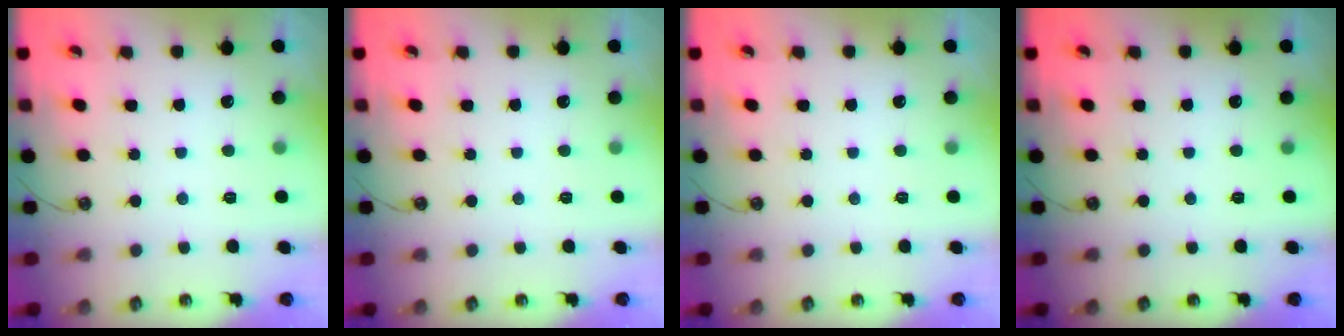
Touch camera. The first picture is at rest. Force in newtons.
{"total": 0.0}
{"total": 0.0}
{"total": 0.0}